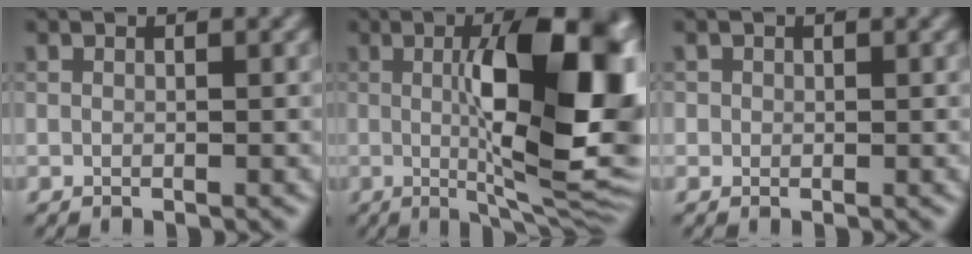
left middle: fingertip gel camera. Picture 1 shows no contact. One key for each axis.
{"total": 14.0, "fx": 1.0, "fy": 3.9, "fz": 13.4, "tx": -0.173, "ty": 0.005, "tz": 0.014}
{"total": 0.7, "fx": 0.0, "fy": 0.7, "fz": 0.0, "tx": 0.005, "ty": -0.001, "tz": -0.002}